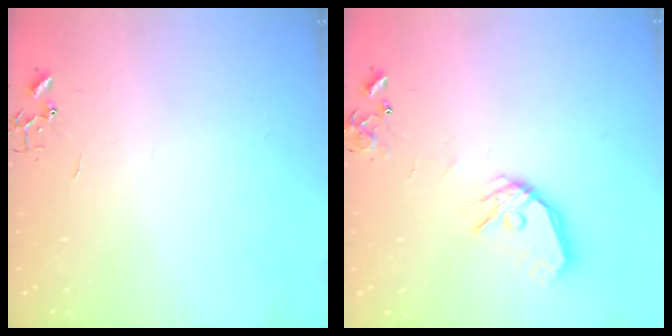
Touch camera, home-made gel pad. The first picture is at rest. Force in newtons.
{"total": 12.5, "press": 12.4, "slide": 0.9}